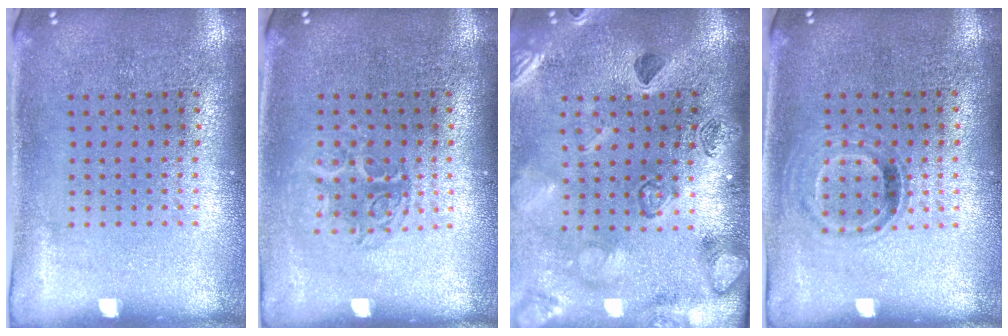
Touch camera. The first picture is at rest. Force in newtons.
{"total": 1.4, "press": 1.1, "slide": 0.8}
{"total": 2.3, "press": 2.3, "slide": 0.3}
{"total": 0.9, "press": 0.8, "slide": 0.4}